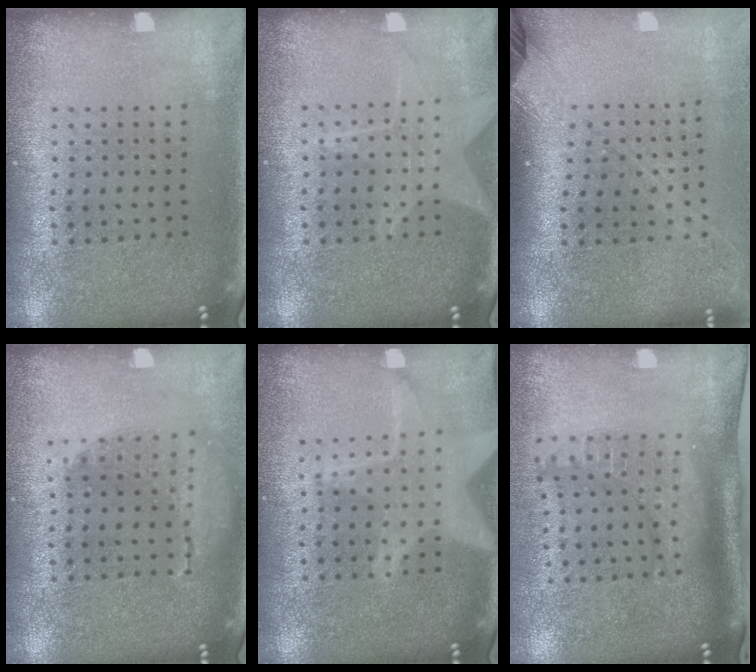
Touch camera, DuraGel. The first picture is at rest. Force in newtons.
{"total": 1.9, "press": 1.9, "slide": 0.2}
{"total": 2.2, "press": 1.6, "slide": 1.5}
{"total": 1.2, "press": 1.2, "slide": 0.3}
{"total": 3.0, "press": 3.0, "slide": 0.3}
{"total": 2.2, "press": 1.7, "slide": 1.5}